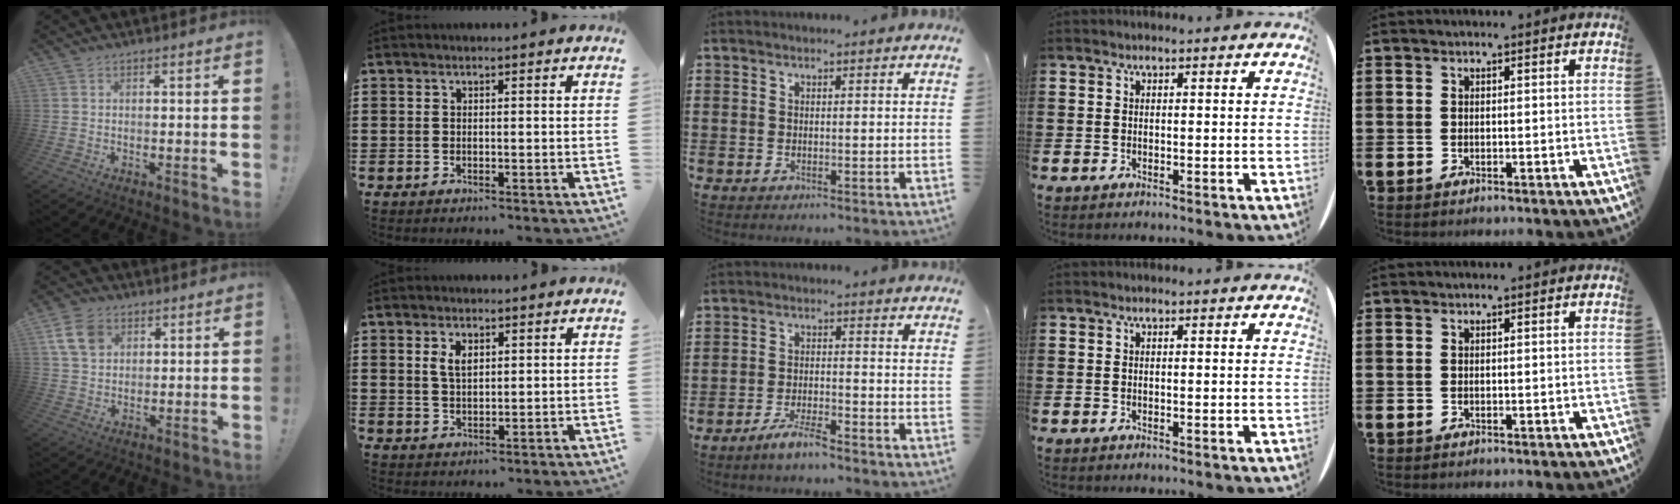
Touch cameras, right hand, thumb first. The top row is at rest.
{"thumb": {"total": 10.0, "force": [4.3, 7.3, 5.4], "torque": [-0.101, -0.003, 0.087]}, "index": {"total": 3.1, "force": [1.2, 1.6, 2.4], "torque": [-0.051, 0.007, 0.020]}, "middle": {"total": 4.0, "force": [-3.3, 0.5, 2.2], "torque": [-0.049, 0.001, -0.066]}}